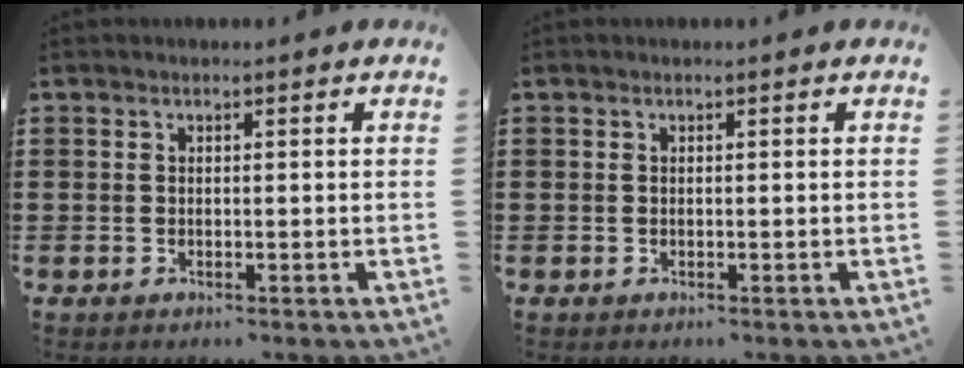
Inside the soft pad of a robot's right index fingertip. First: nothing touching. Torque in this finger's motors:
{"motor_torque": [-0.24, 0.24, 0.00, 0.00]}